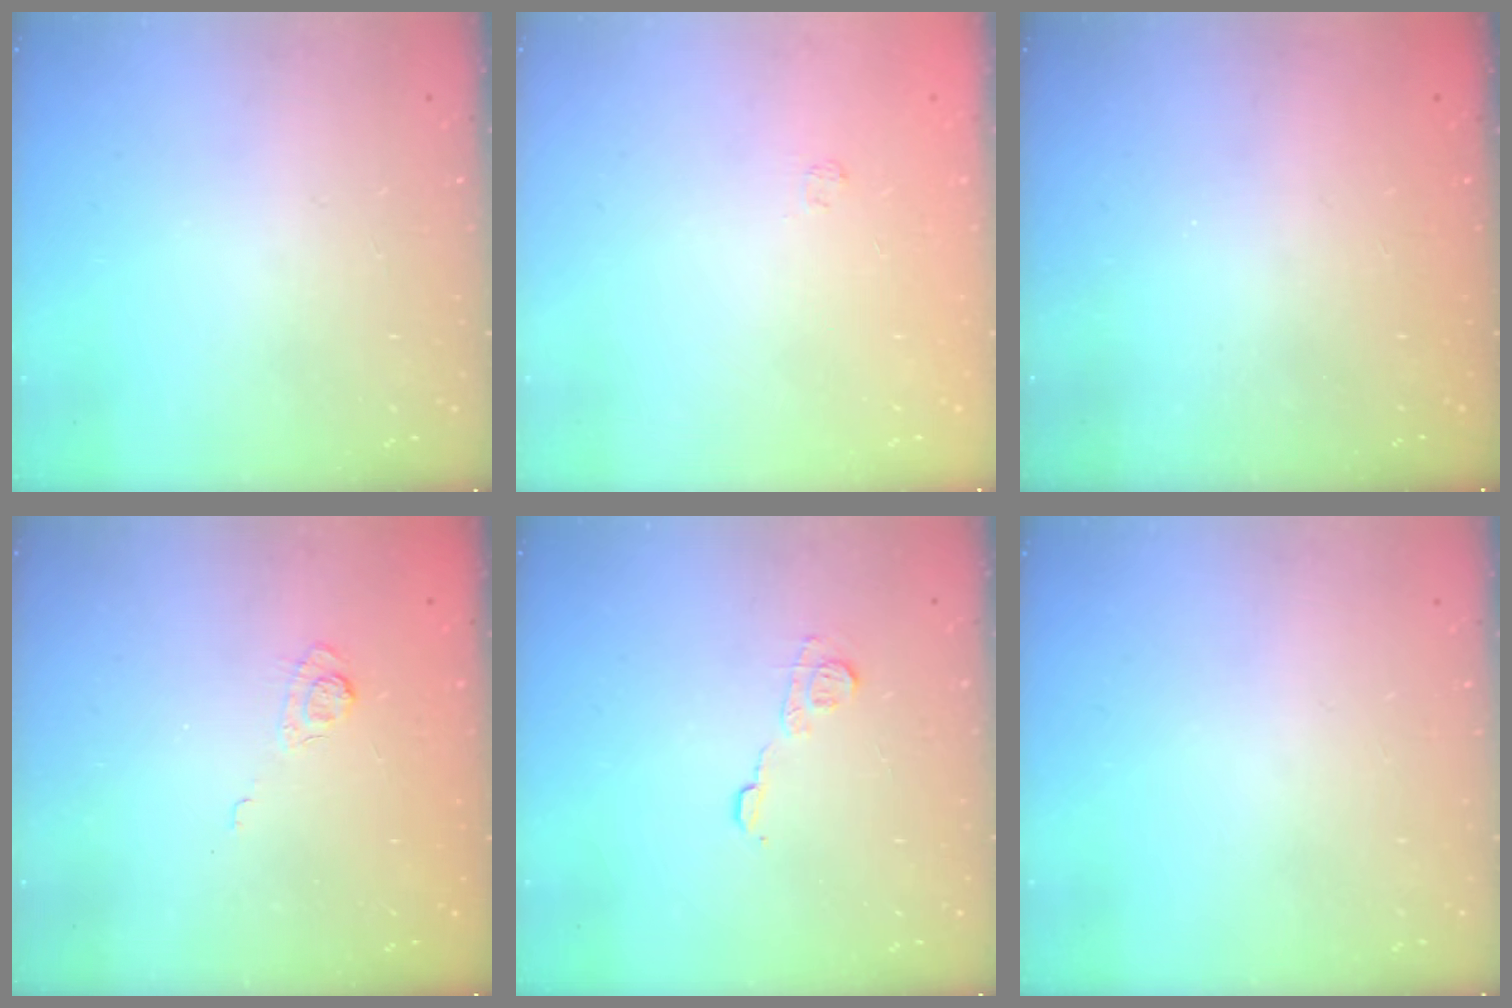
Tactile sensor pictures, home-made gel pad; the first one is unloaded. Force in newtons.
{"total": 1.7, "press": 1.2, "slide": 1.1}
{"total": 2.3, "press": 2.2, "slide": 0.8}
{"total": 3.2, "press": 2.8, "slide": 1.5}
{"total": 7.0, "press": 7.0, "slide": 0.4}
{"total": 0.0}